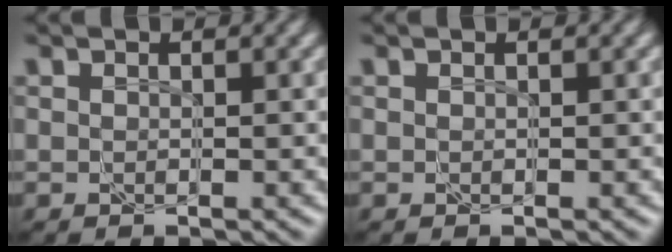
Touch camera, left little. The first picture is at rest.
{"total": 0.0}